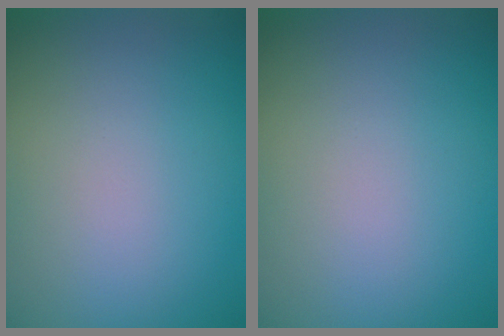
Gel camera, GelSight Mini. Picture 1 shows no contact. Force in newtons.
{"total": 0.0}